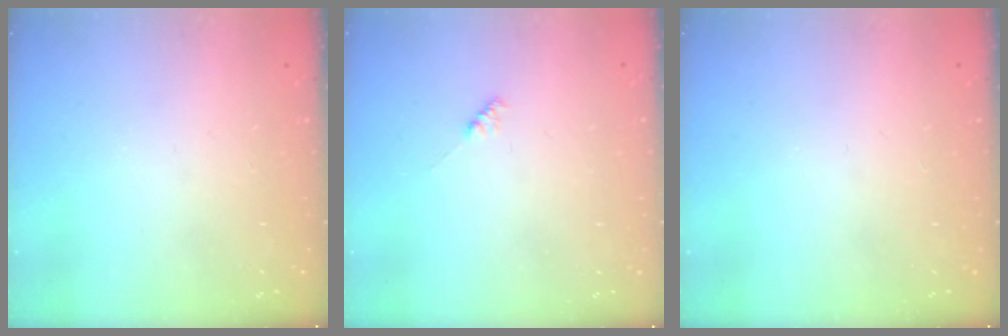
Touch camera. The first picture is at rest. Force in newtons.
{"total": 2.0, "press": 1.9, "slide": 0.5}
{"total": 0.0}